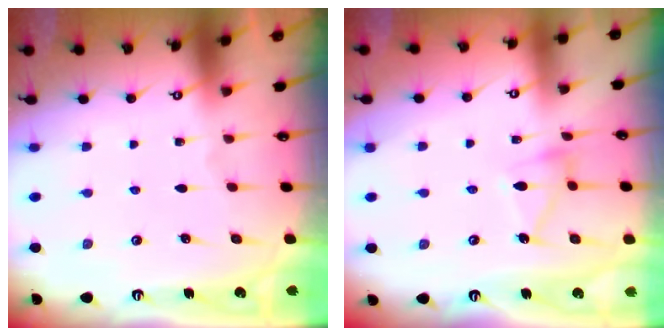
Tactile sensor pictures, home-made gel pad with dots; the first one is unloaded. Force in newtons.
{"total": 9.2, "press": 9.2, "slide": 0.6}